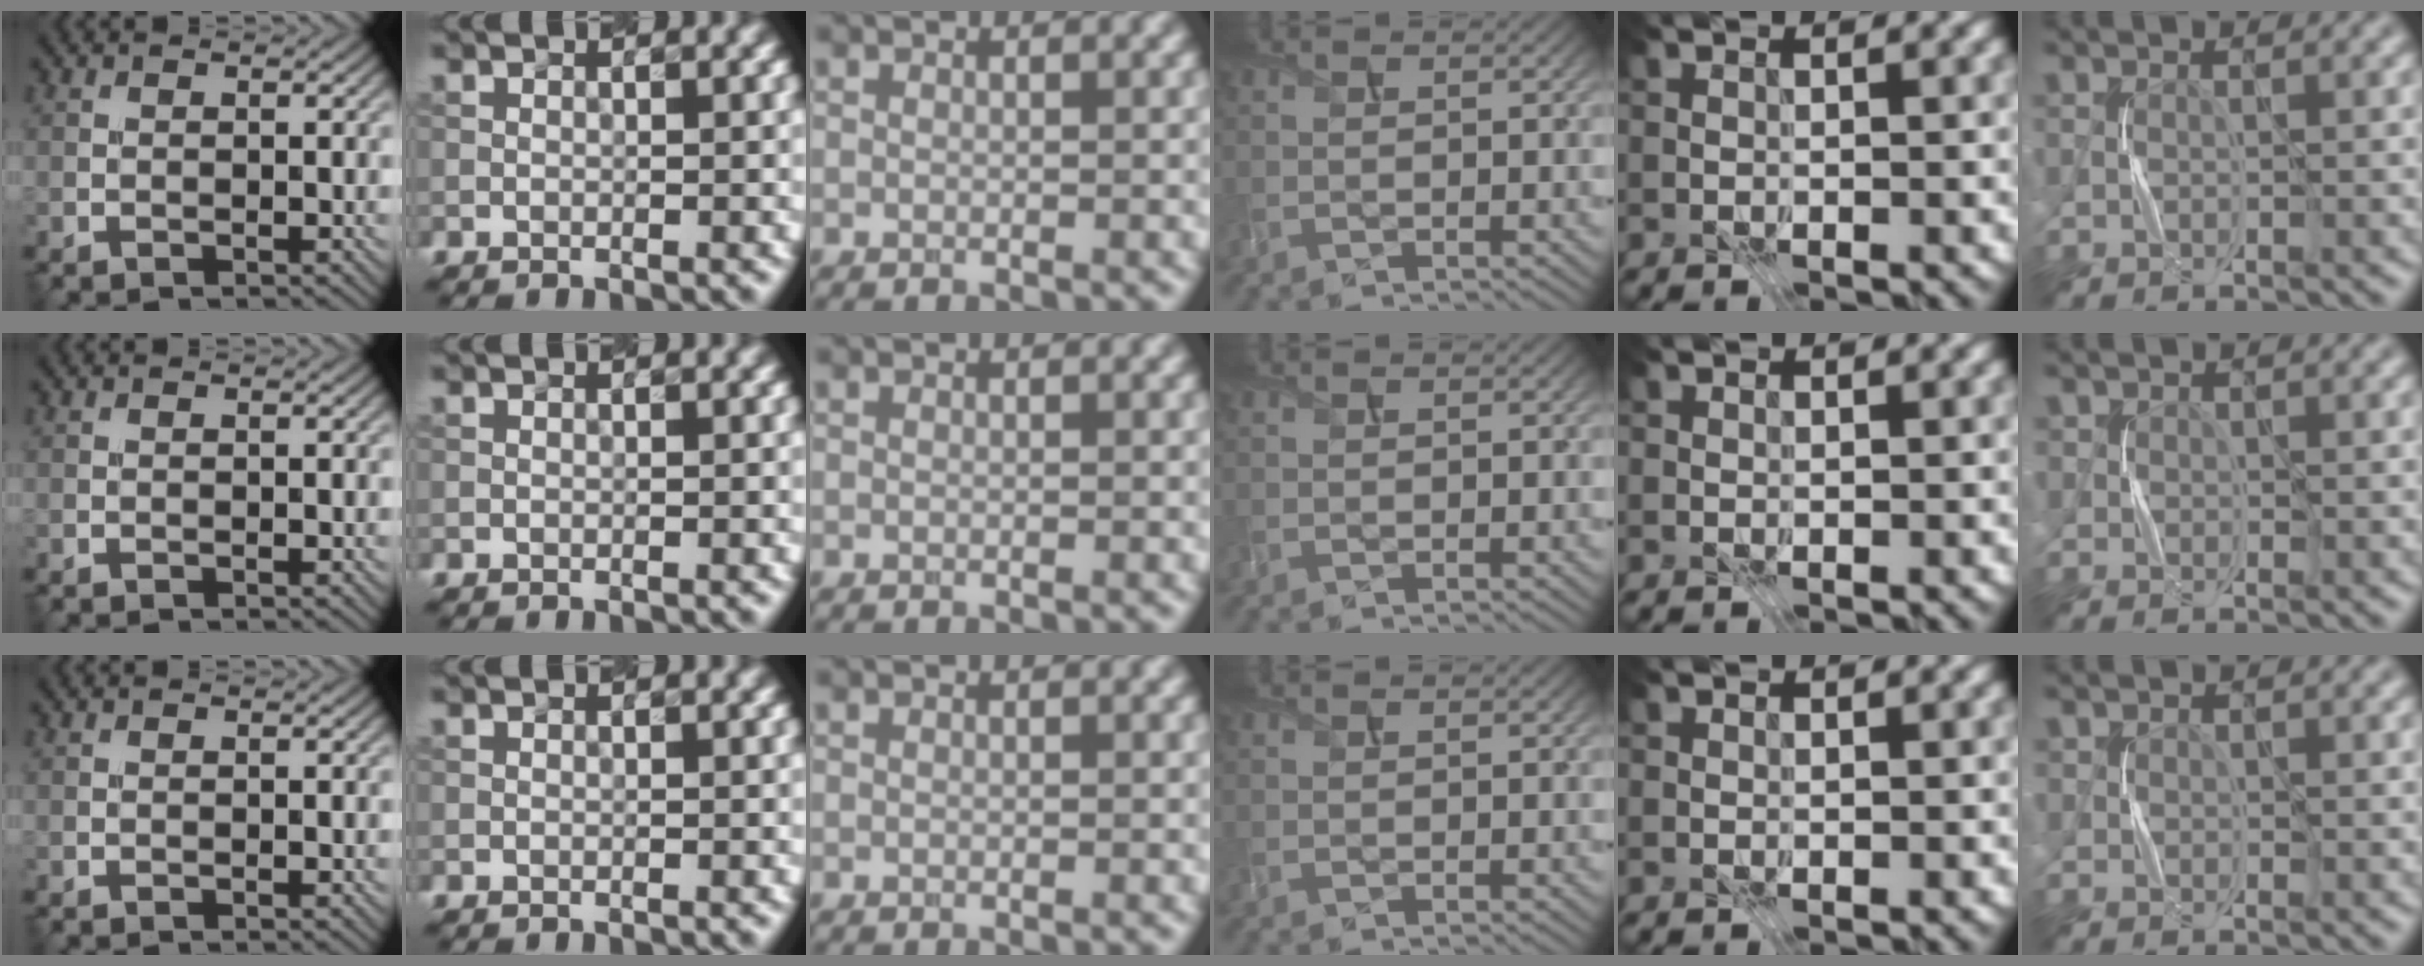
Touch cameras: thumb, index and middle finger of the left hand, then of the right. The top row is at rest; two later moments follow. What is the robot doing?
{"motion": "press", "object": "stapler"}